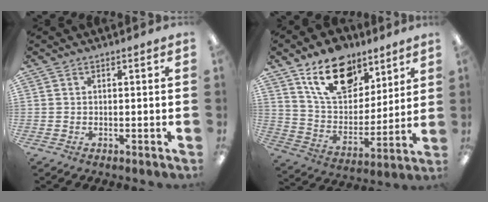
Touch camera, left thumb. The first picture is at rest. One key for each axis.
{"total": 18.2, "fx": 11.7, "fy": 10.4, "fz": 9.2, "tx": -0.153, "ty": -0.054, "tz": 0.212}